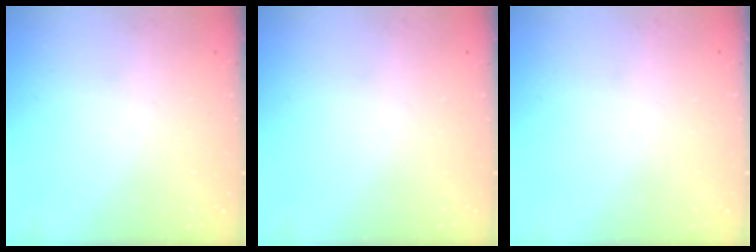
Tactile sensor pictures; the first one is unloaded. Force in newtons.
{"total": 0.0}
{"total": 0.0}